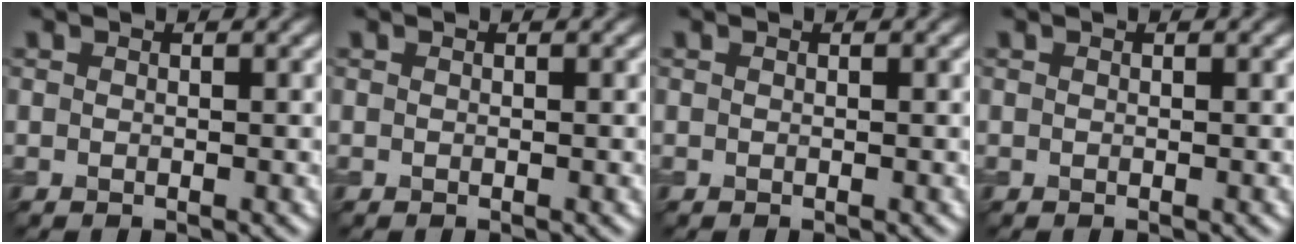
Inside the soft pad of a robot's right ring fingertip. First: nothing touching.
{"total": 0.0}
{"total": 0.0}
{"total": 0.0}